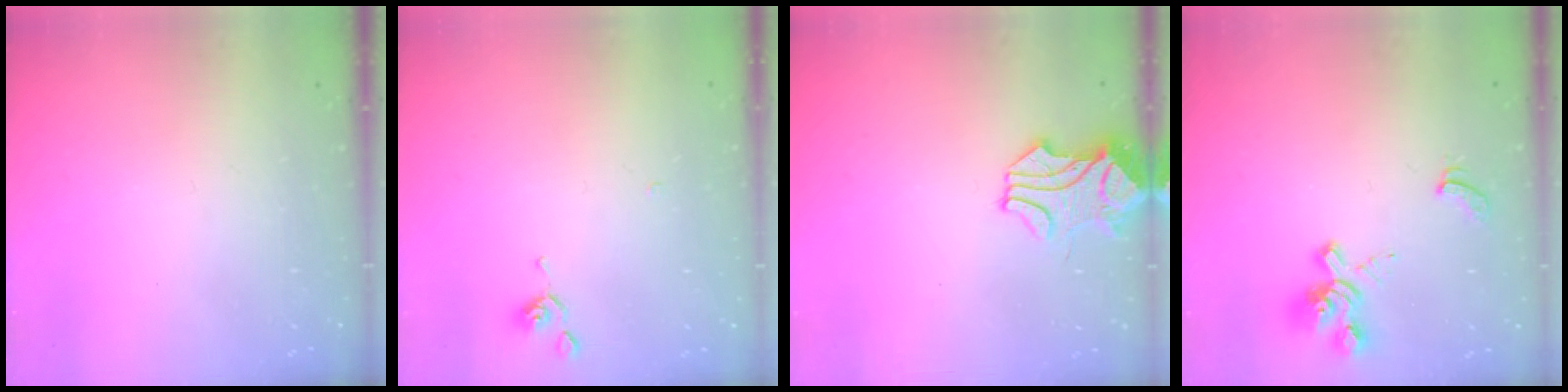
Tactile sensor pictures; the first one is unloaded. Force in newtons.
{"total": 0.0}
{"total": 1.6, "press": 1.5, "slide": 0.5}
{"total": 2.4, "press": 1.9, "slide": 1.5}